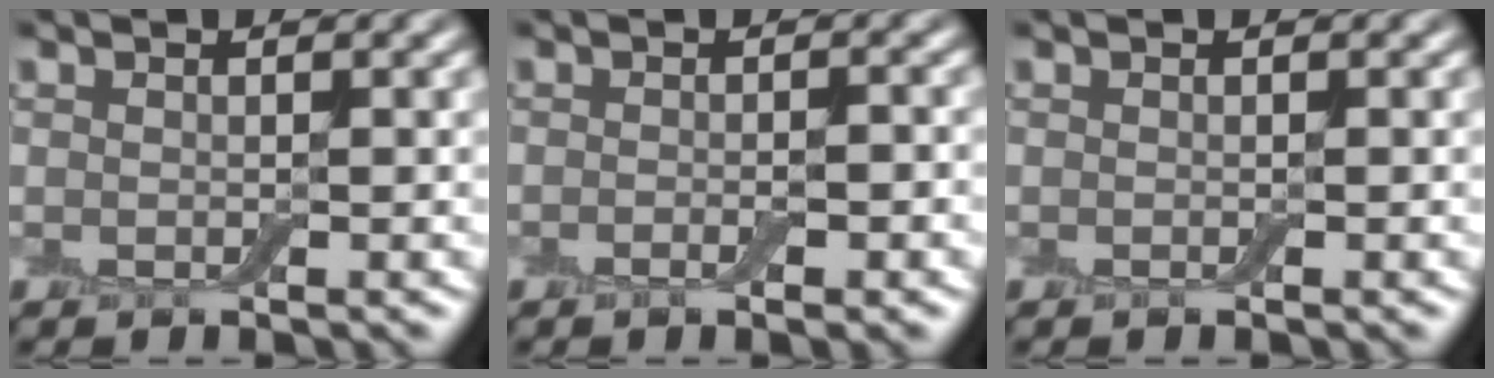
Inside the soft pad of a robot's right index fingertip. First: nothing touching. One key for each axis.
{"total": 1.8, "fx": -0.8, "fy": 0.4, "fz": 1.6, "tx": -0.017, "ty": 0.001, "tz": -0.011}
{"total": 0.0}